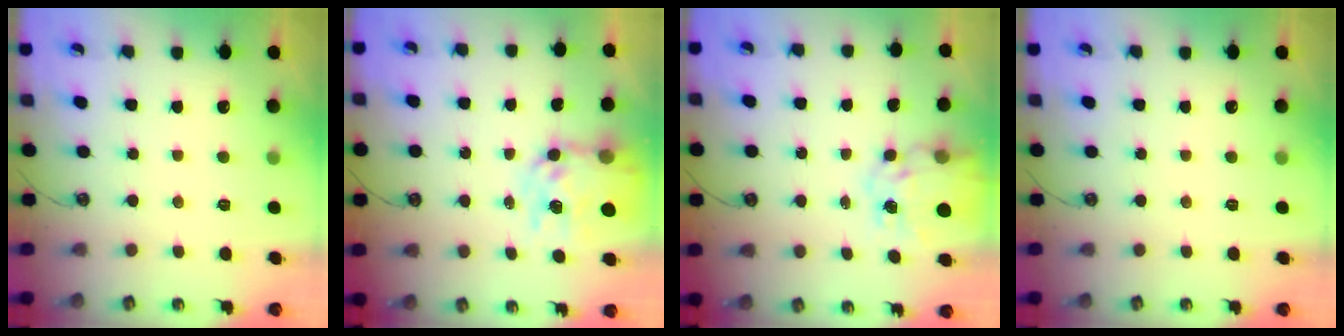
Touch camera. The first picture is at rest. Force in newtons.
{"total": 12.3, "press": 12.3, "slide": 1.0}
{"total": 11.1, "press": 11.0, "slide": 1.0}
{"total": 0.0}